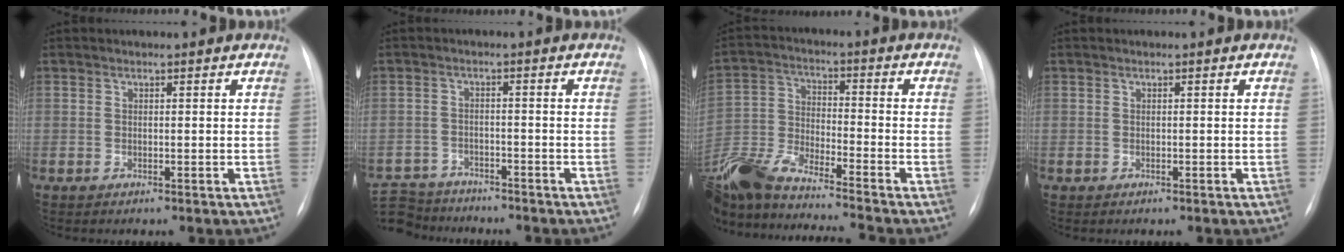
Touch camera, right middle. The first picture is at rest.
{"total": 8.2, "force": [-7.8, 2.5, 0.6], "torque": [-0.020, 0.006, -0.132]}
{"total": 19.0, "force": [-16.7, 0.6, 9.1], "torque": [-0.221, -0.015, -0.308]}
{"total": 0.0}